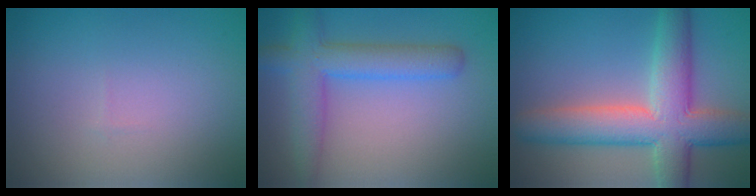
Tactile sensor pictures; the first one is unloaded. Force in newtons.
{"total": 5.0, "press": 5.0, "slide": 0.1}
{"total": 8.8, "press": 8.8, "slide": 0.5}